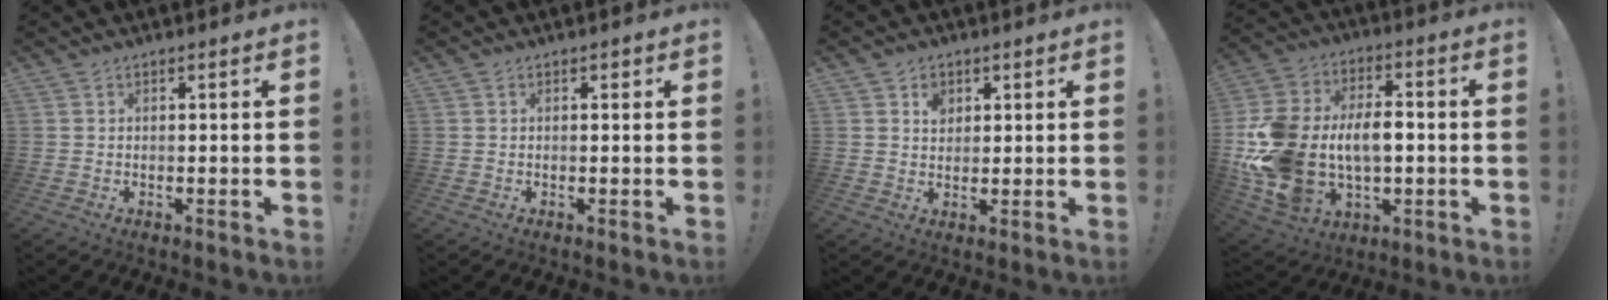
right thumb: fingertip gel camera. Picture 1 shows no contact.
{"total": 0.7, "force": [0.5, 0.5, 0.2], "torque": [0.004, -0.002, 0.008]}
{"total": 4.2, "force": [2.1, 3.4, 1.4], "torque": [-0.005, -0.010, 0.033]}
{"total": 21.9, "force": [-0.2, 15.5, 15.4], "torque": [-0.324, 0.006, 0.013]}